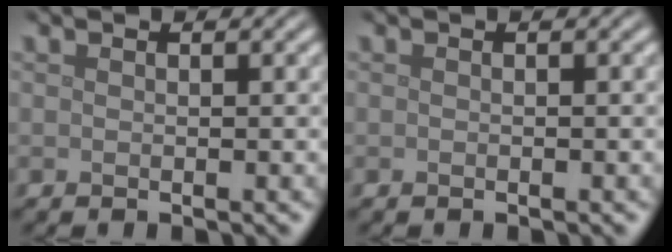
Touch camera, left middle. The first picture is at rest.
{"total": 0.0}